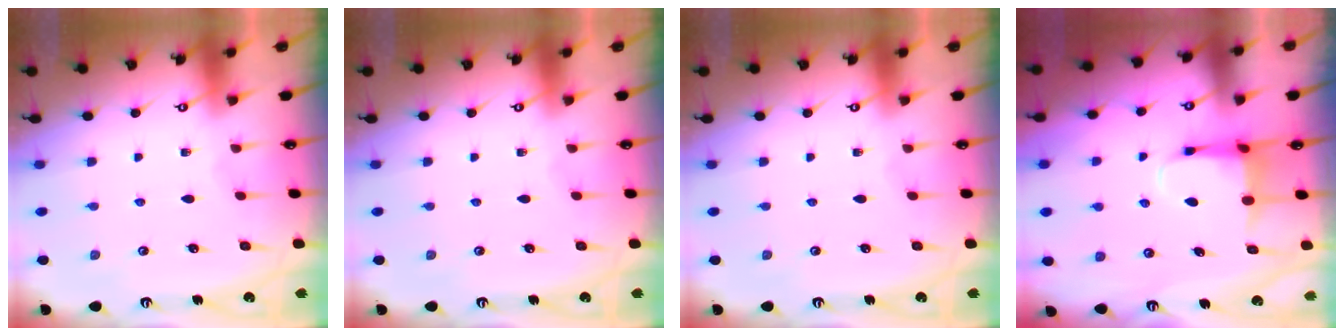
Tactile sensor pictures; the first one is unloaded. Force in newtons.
{"total": 0.0}
{"total": 0.0}
{"total": 5.3, "press": 5.3, "slide": 0.4}